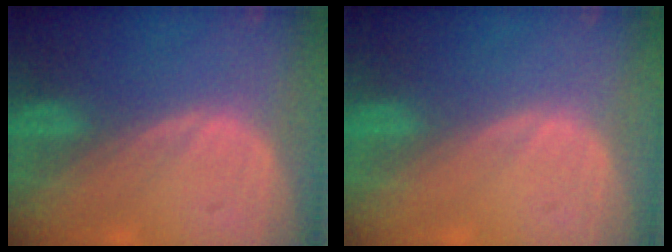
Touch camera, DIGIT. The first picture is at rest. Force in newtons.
{"total": 0.0}